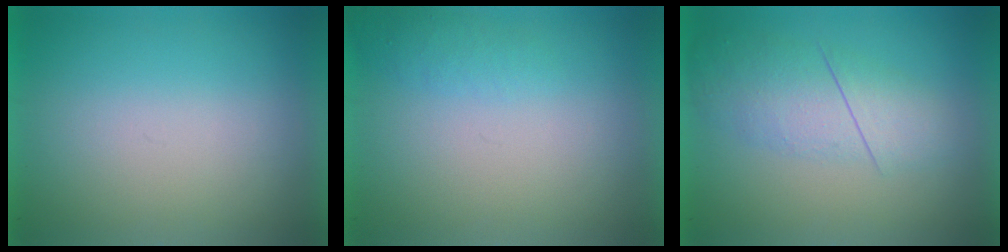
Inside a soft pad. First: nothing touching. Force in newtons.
{"total": 1.4}
{"total": 2.8}